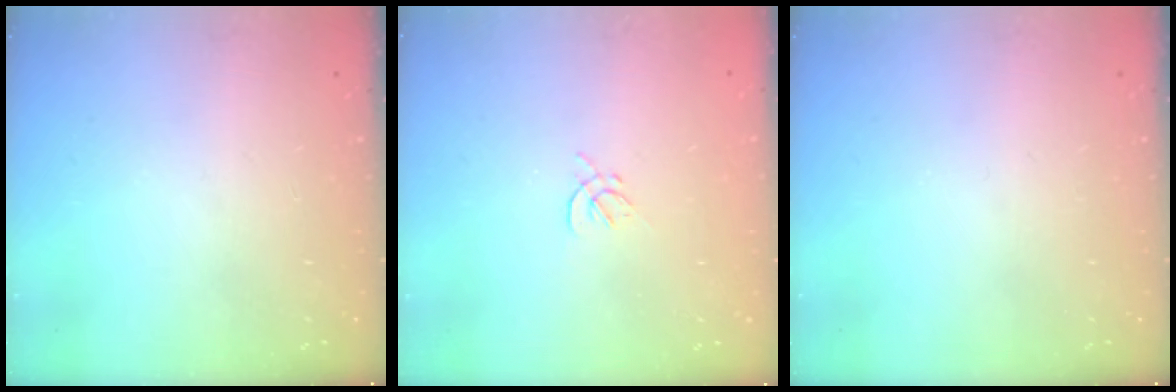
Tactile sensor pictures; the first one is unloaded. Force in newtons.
{"total": 1.7, "press": 1.6, "slide": 0.6}
{"total": 0.0}